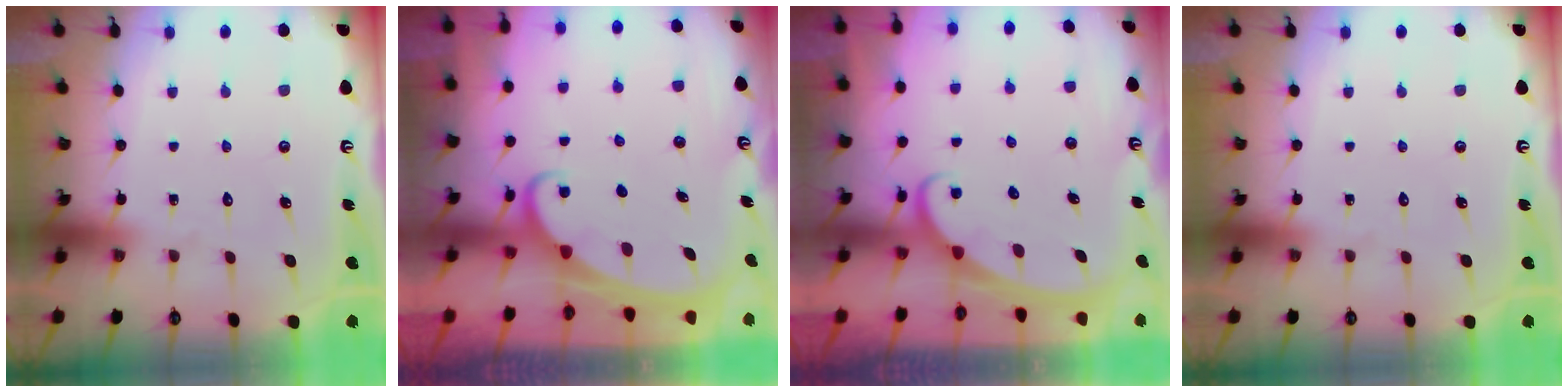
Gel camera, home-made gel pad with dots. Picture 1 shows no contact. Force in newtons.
{"total": 2.1, "press": 2.1, "slide": 0.2}
{"total": 2.6, "press": 2.6, "slide": 0.4}
{"total": 0.0}